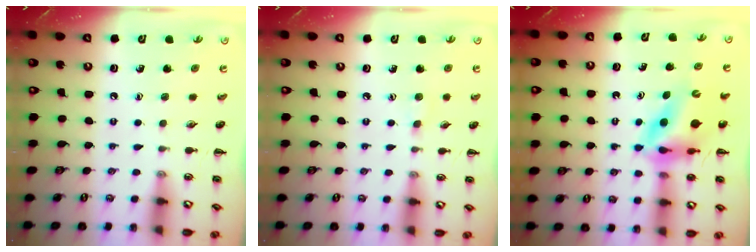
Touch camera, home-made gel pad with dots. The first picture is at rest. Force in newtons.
{"total": 3.9, "press": 3.6, "slide": 1.6}
{"total": 9.4, "press": 9.0, "slide": 2.7}